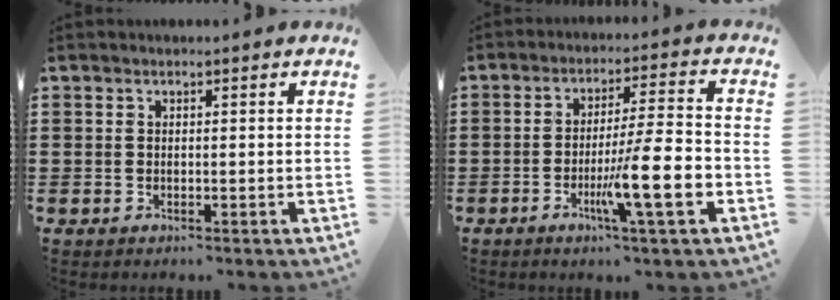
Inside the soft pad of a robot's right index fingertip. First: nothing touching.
{"total": 11.1, "force": [-3.9, 1.0, 10.4], "torque": [-0.174, -0.010, -0.069]}